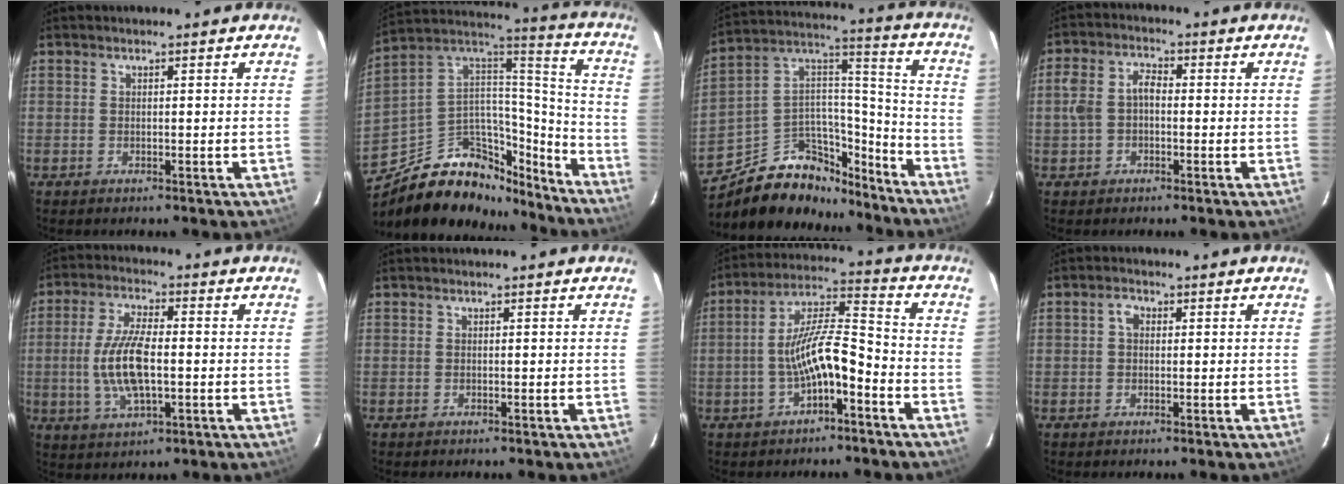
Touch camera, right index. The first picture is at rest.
{"total": 21.8, "force": [-15.2, 12.5, 9.2], "torque": [-0.188, 0.083, -0.229]}
{"total": 20.2, "force": [-14.6, 11.5, 7.9], "torque": [-0.161, 0.088, -0.218]}
{"total": 5.3, "force": [-0.8, 3.6, 3.9], "torque": [-0.084, 0.017, -0.012]}
{"total": 10.8, "force": [-1.2, 4.0, 9.9], "torque": [-0.205, -0.002, -0.021]}
{"total": 0.0}
{"total": 10.1, "force": [-4.1, 2.7, 8.9], "torque": [-0.176, 0.018, -0.069]}
{"total": 1.9, "force": [0.3, 1.4, 1.2], "torque": [-0.022, 0.008, 0.002]}